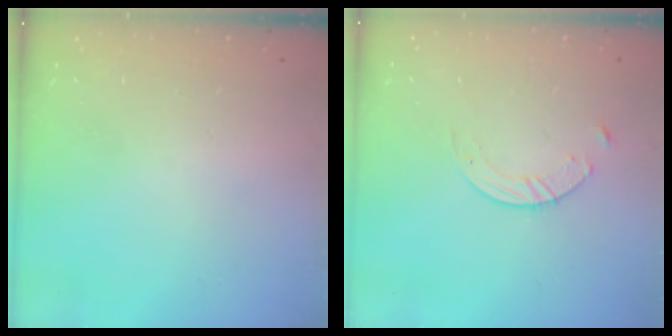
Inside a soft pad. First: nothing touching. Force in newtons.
{"total": 1.4, "press": 1.4, "slide": 0.2}